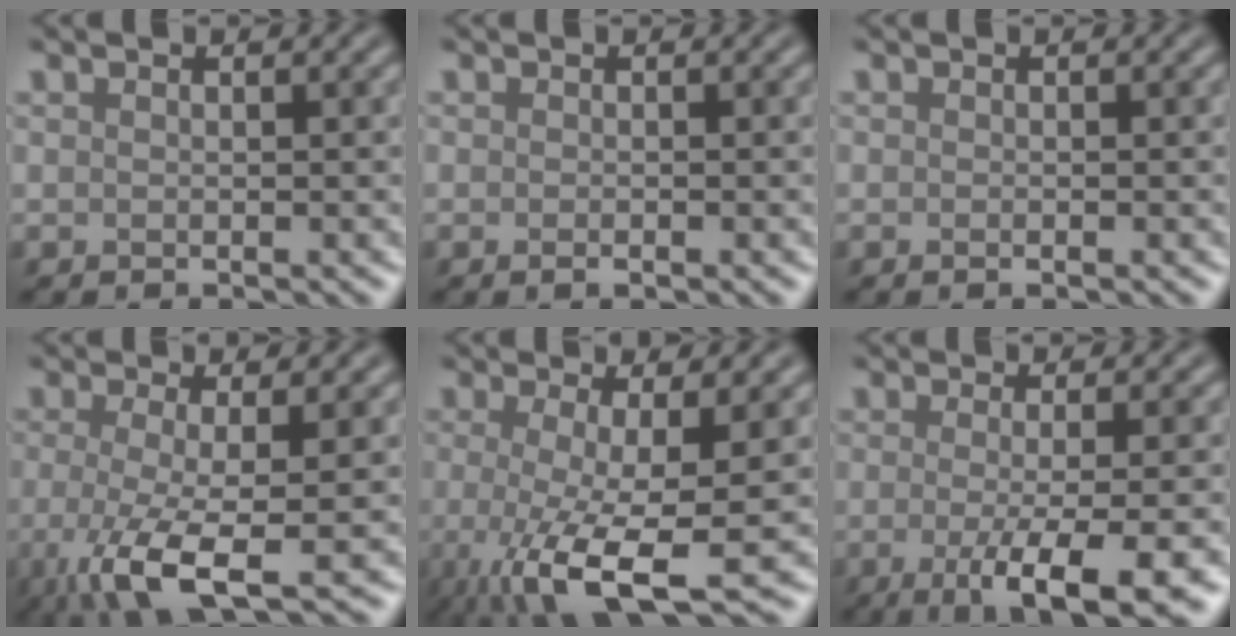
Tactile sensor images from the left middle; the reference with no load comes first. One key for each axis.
{"total": 0.8, "fx": -0.8, "fy": -0.3, "fz": -0.1, "tx": -0.008, "ty": 0.002, "tz": -0.002}
{"total": 0.6, "fx": -0.5, "fy": -0.3, "fz": -0.2, "tx": -0.004, "ty": 0.008, "tz": 0.001}
{"total": 6.1, "fx": -2.1, "fy": 1.2, "fz": 5.6, "tx": -0.110, "ty": -0.012, "tz": -0.031}
{"total": 7.9, "fx": -2.3, "fy": 1.7, "fz": 7.3, "tx": -0.129, "ty": -0.014, "tz": -0.028}
{"total": 6.9, "fx": -2.7, "fy": 1.4, "fz": 6.2, "tx": -0.088, "ty": -0.010, "tz": -0.034}